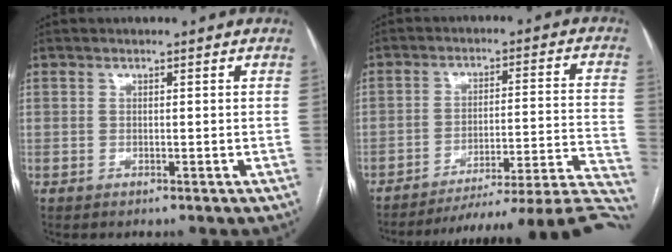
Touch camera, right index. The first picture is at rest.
{"total": 26.3, "force": [-24.4, -0.6, 9.6], "torque": [-0.035, -0.004, -0.320]}